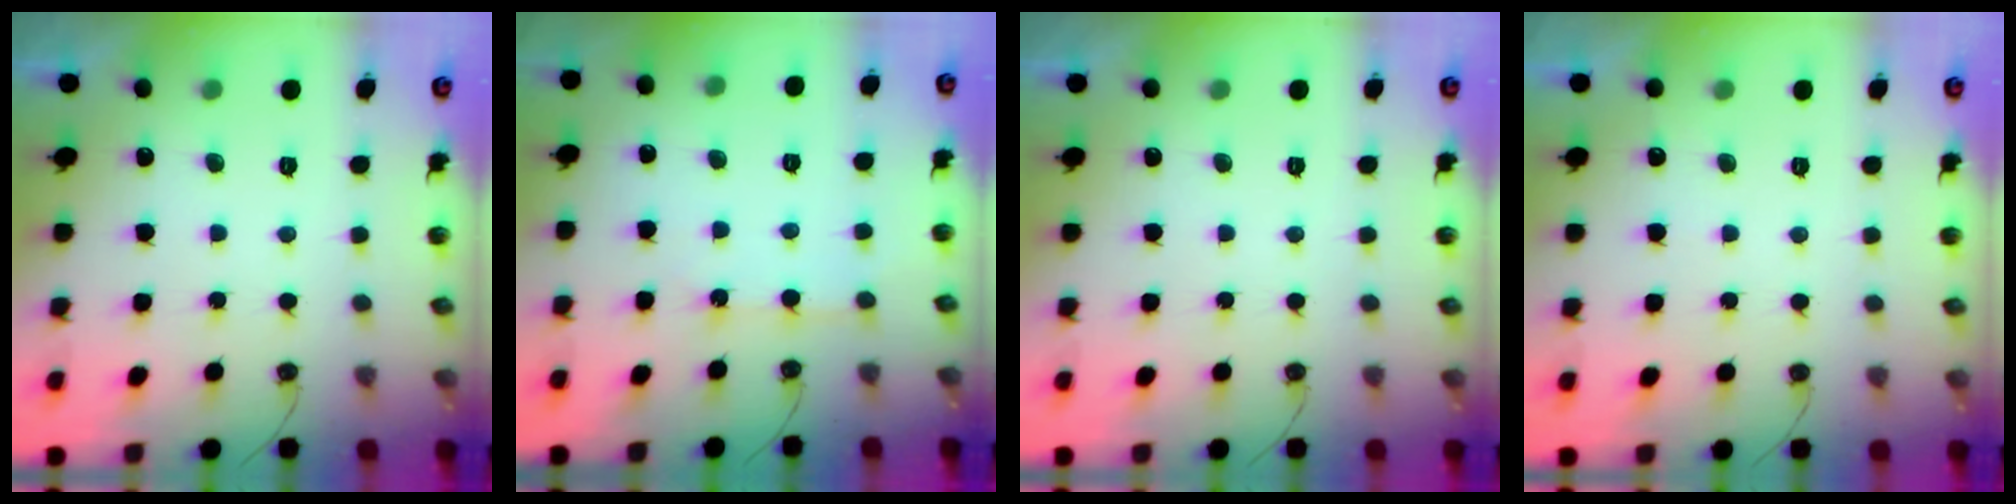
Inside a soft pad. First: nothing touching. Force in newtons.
{"total": 4.0, "press": 4.0, "slide": 0.5}
{"total": 0.0}
{"total": 2.9, "press": 2.9, "slide": 0.4}